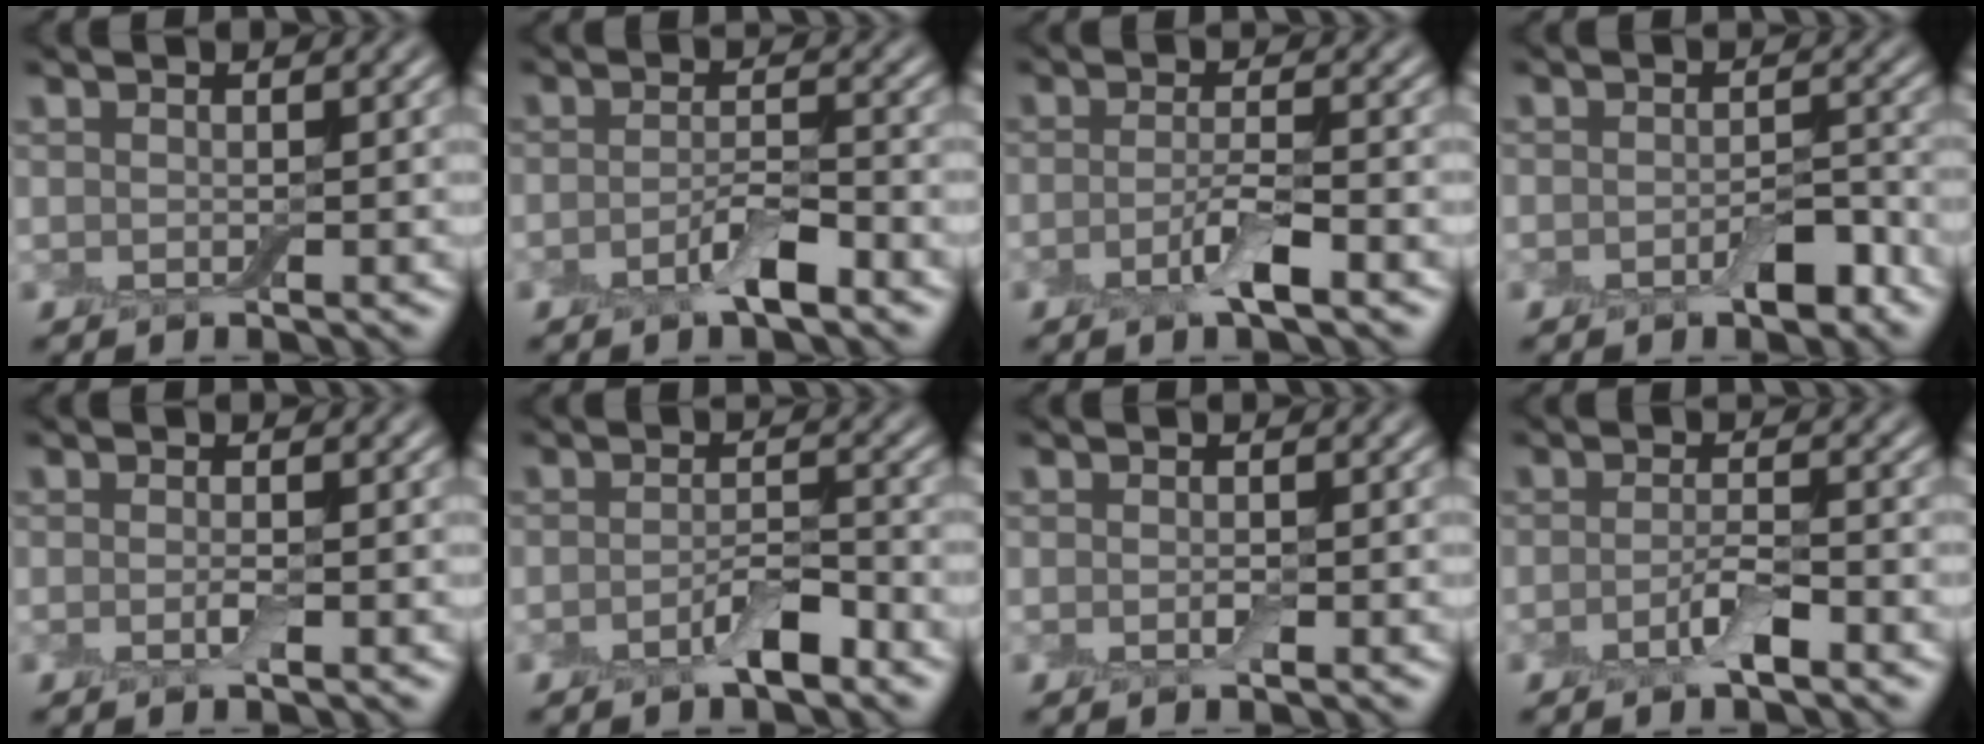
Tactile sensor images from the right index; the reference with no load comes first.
{"total": 3.1, "force": [-1.7, 0.8, 2.4], "torque": [-0.045, 0.003, -0.036]}
{"total": 3.1, "force": [-1.4, 0.6, 2.6], "torque": [-0.050, 0.003, -0.034]}
{"total": 2.7, "force": [-1.4, 1.2, 2.0], "torque": [-0.028, 0.004, -0.023]}
{"total": 1.1, "force": [-0.4, 0.2, 1.0], "torque": [-0.020, -0.004, -0.011]}
{"total": 2.9, "force": [-1.7, 1.0, 2.2], "torque": [-0.038, 0.005, -0.033]}
{"total": 0.9, "force": [-0.3, 0.4, 0.7], "torque": [-0.015, -0.001, -0.006]}
{"total": 2.6, "force": [-1.4, 0.6, 2.1], "torque": [-0.041, 0.003, -0.032]}